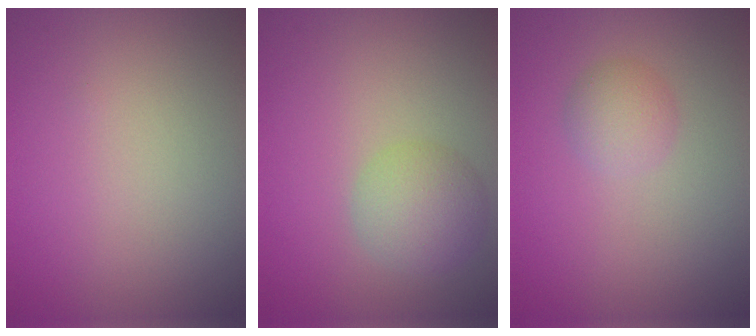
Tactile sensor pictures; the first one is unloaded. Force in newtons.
{"total": 3.3, "press": 3.3, "slide": 0.0}
{"total": 1.9, "press": 1.9, "slide": 0.0}